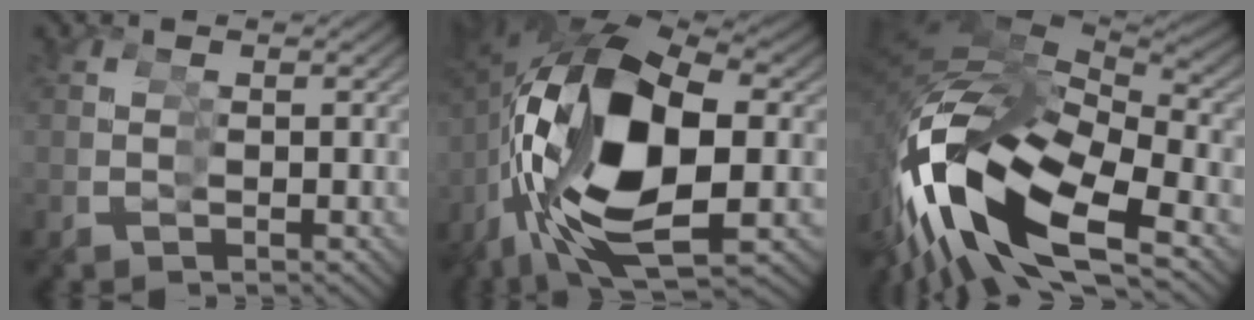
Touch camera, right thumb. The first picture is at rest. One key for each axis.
{"total": 18.7, "fx": -0.9, "fy": 10.3, "fz": 15.6, "tx": -0.315, "ty": -0.004, "tz": -0.002}
{"total": 16.6, "fx": -0.8, "fy": 10.1, "fz": 13.1, "tx": -0.291, "ty": -0.005, "tz": -0.012}